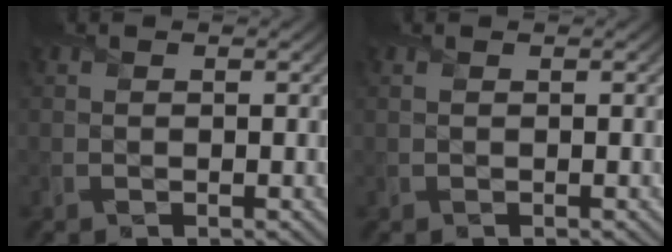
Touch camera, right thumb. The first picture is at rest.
{"total": 0.0}